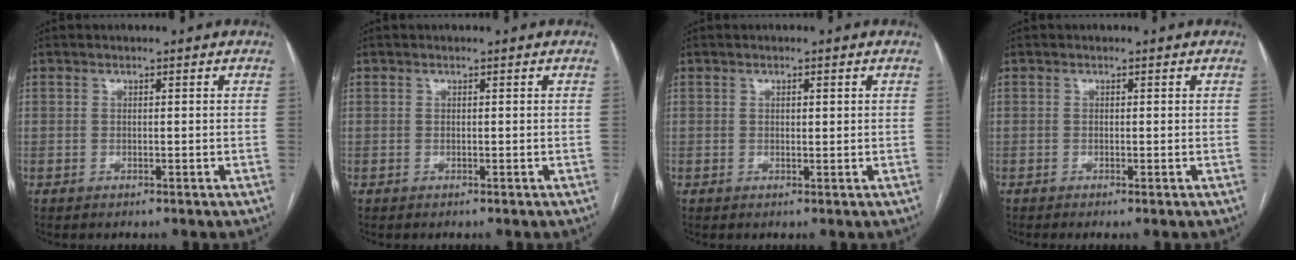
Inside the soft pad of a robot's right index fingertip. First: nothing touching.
{"total": 0.0}
{"total": 1.0, "force": [0.4, 0.4, 0.9], "torque": [-0.014, 0.001, 0.005]}
{"total": 0.5, "force": [-0.3, 0.0, 0.5], "torque": [-0.008, -0.001, -0.006]}